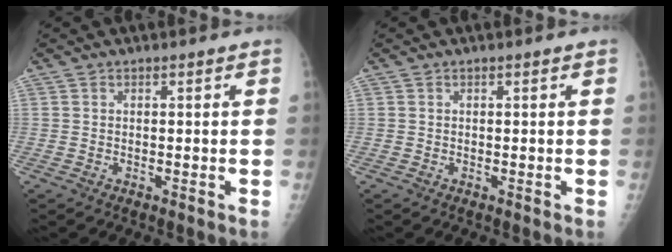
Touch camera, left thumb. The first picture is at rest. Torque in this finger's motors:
{"motor_torque": [-0.12, 0.12, -0.02, 0.02, 0.00]}